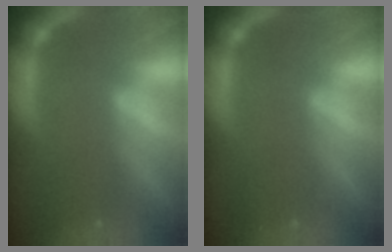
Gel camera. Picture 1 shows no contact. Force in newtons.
{"total": 0.0}